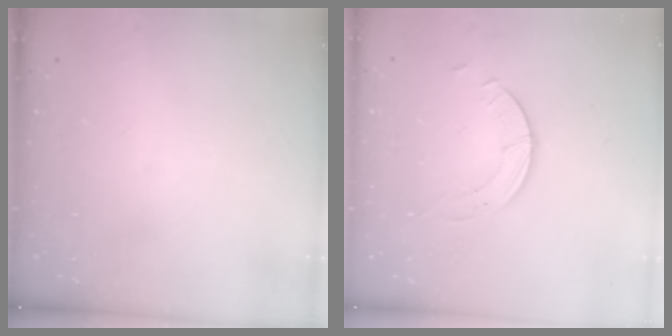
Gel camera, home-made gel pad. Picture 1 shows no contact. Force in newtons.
{"total": 1.8, "press": 1.8, "slide": 0.2}